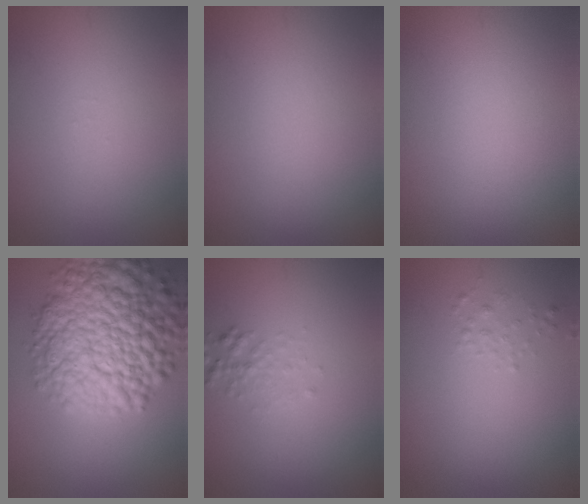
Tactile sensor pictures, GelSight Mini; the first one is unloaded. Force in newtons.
{"total": 0.0}
{"total": 0.0}
{"total": 11.4, "press": 11.4, "slide": 0.5}
{"total": 1.4, "press": 1.4, "slide": 0.0}
{"total": 1.0, "press": 1.0, "slide": 0.1}